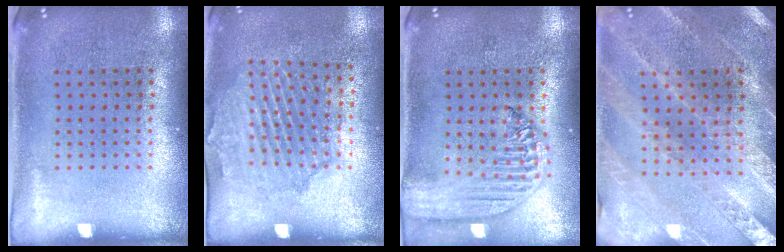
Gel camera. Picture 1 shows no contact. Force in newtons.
{"total": 1.5, "press": 1.5, "slide": 0.4}
{"total": 2.4, "press": 2.1, "slide": 1.3}
{"total": 1.3, "press": 1.3, "slide": 0.2}